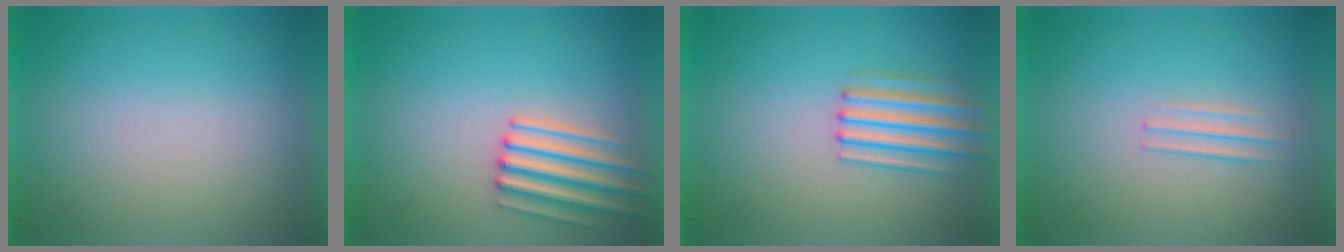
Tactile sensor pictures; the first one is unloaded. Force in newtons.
{"total": 3.1}
{"total": 2.6}
{"total": 1.4}